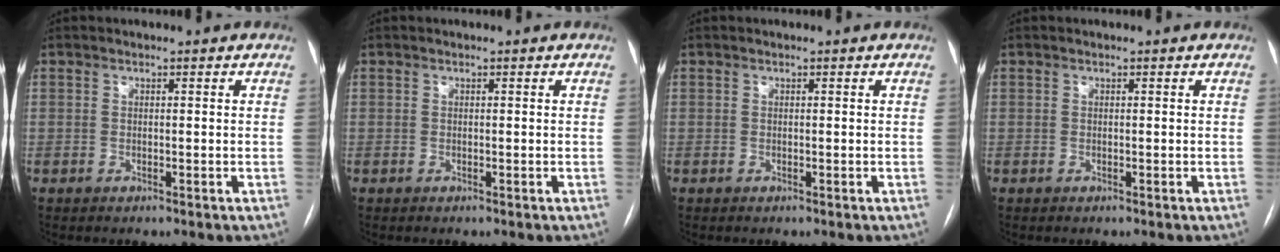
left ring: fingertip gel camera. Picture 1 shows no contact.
{"total": 0.0}
{"total": 0.0}
{"total": 0.0}